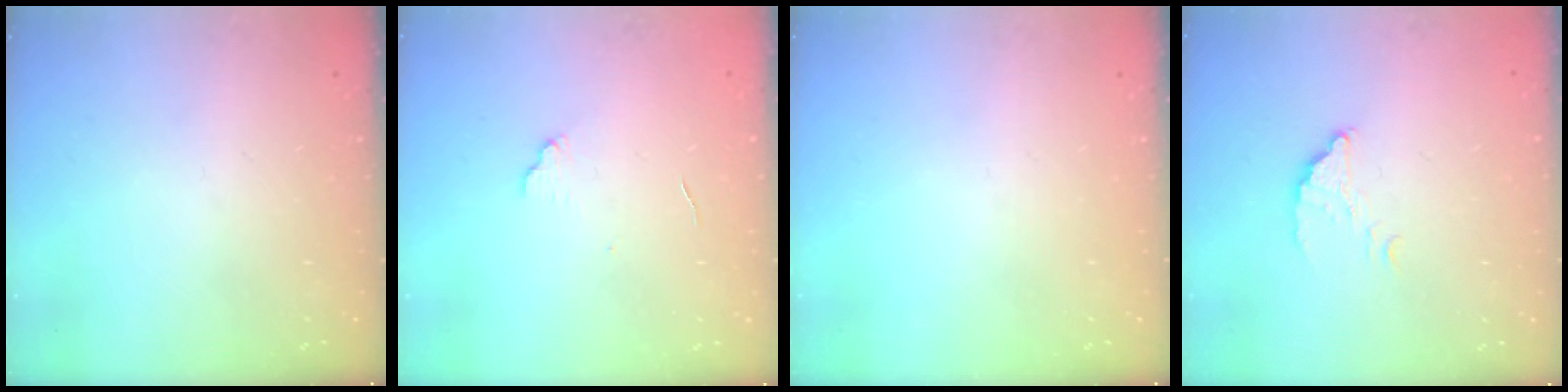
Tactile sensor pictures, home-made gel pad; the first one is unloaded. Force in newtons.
{"total": 5.4, "press": 5.4, "slide": 0.5}
{"total": 0.0}
{"total": 2.3, "press": 2.3, "slide": 0.0}